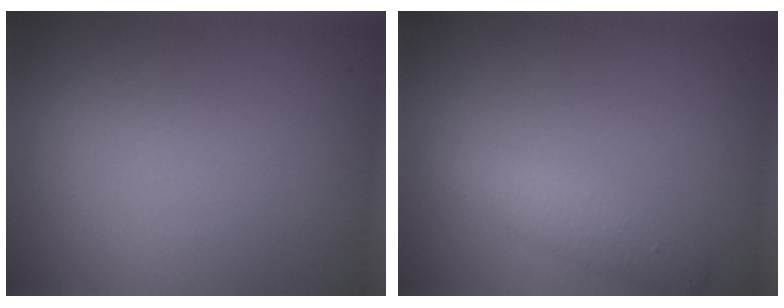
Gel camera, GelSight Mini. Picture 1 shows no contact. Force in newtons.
{"total": 2.8, "press": 2.8, "slide": 0.1}